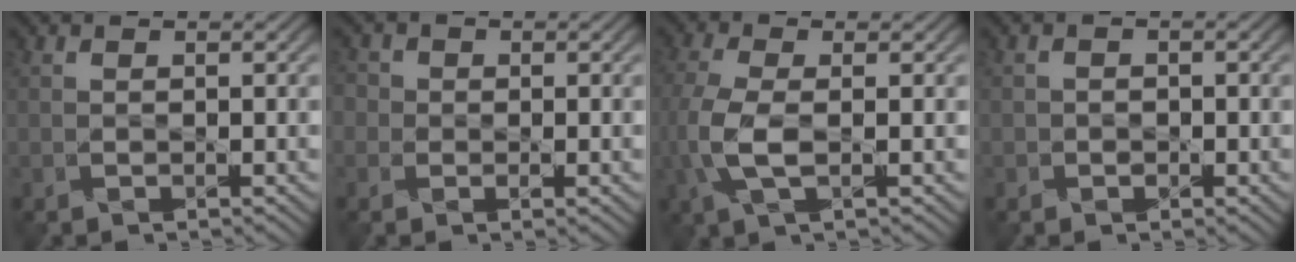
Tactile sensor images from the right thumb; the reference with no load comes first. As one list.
[{"total": 3.4, "force": [0.2, 3.0, 1.6], "torque": [-0.040, 0.010, -0.019]}, {"total": 5.3, "force": [-1.1, 2.0, 4.7], "torque": [-0.130, 0.001, -0.020]}, {"total": 1.6, "force": [-0.4, 1.6, -0.3], "torque": [0.016, 0.010, -0.019]}]